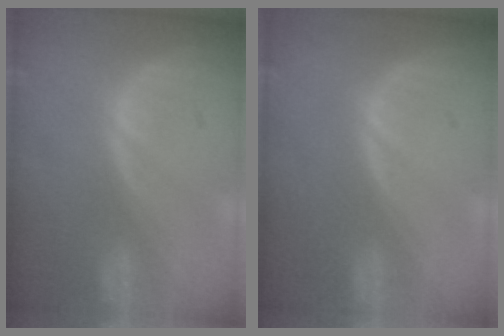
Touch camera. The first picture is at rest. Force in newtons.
{"total": 0.0}